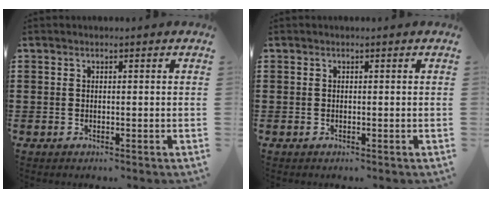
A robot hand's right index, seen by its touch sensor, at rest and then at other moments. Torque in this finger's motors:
{"motor_torque": [2.14, 0.00, -0.01, -0.01]}